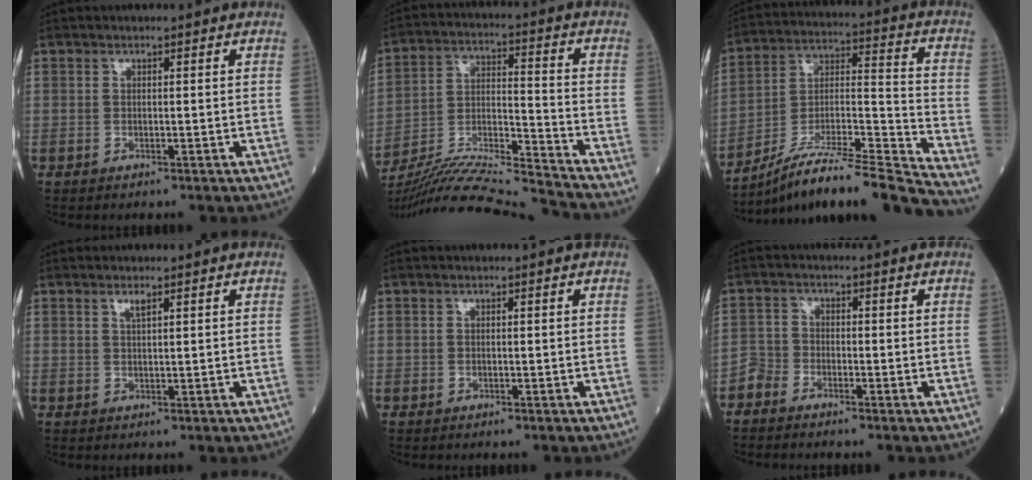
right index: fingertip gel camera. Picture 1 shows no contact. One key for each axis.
{"total": 18.7, "fx": -17.7, "fy": -1.9, "fz": 5.7, "tx": -0.117, "ty": -0.006, "tz": -0.302}
{"total": 20.0, "fx": -17.7, "fy": -1.2, "fz": 9.2, "tx": -0.154, "ty": 0.005, "tz": -0.309}
{"total": 1.1, "fx": 0.8, "fy": 0.1, "fz": 0.8, "tx": -0.019, "ty": 0.002, "tz": 0.019}
{"total": 0.0}
{"total": 2.3, "fx": -2.1, "fy": 0.9, "fz": -0.1, "tx": 0.006, "ty": -0.001, "tz": -0.045}